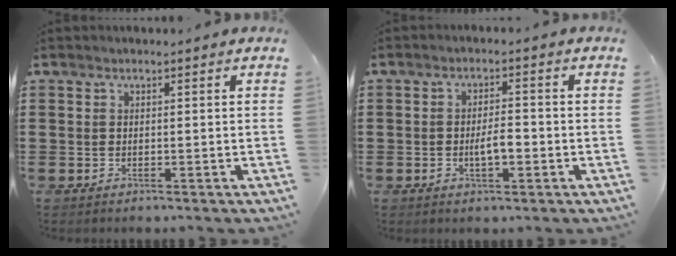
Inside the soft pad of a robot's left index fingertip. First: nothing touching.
{"total": 3.6, "force": [-0.8, 1.2, 3.3], "torque": [-0.059, 0.004, -0.016]}